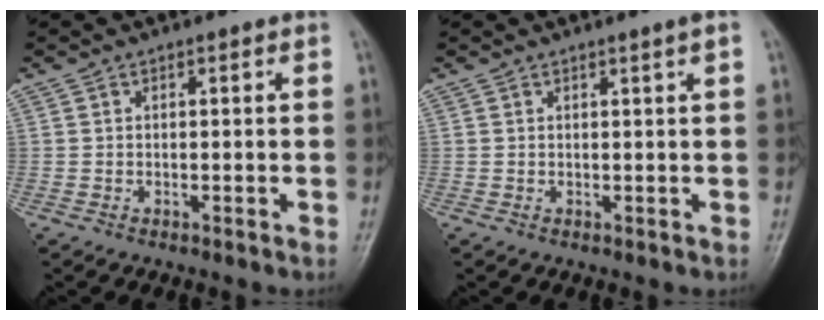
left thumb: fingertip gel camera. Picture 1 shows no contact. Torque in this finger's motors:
{"motor_torque": [-0.02, -0.04, -0.17, -0.21, 0.04]}